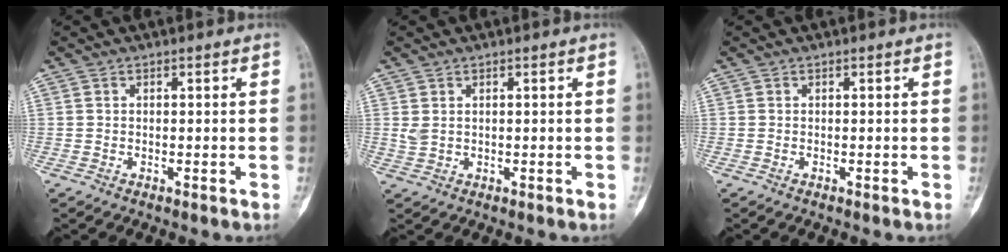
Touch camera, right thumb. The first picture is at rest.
{"total": 2.0, "force": [0.7, 1.4, 1.3], "torque": [-0.026, 0.001, 0.021]}
{"total": 0.0}